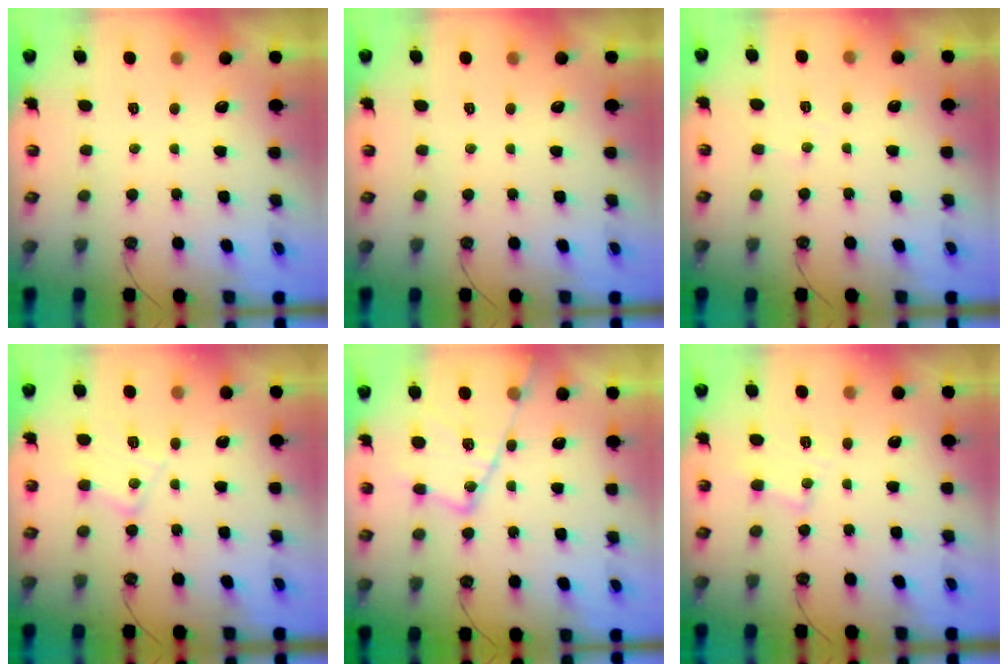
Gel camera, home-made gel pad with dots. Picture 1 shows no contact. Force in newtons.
{"total": 0.0}
{"total": 4.1, "press": 4.1, "slide": 0.6}
{"total": 10.2, "press": 10.2, "slide": 0.6}
{"total": 19.4, "press": 19.3, "slide": 1.7}
{"total": 7.2, "press": 7.2, "slide": 0.4}